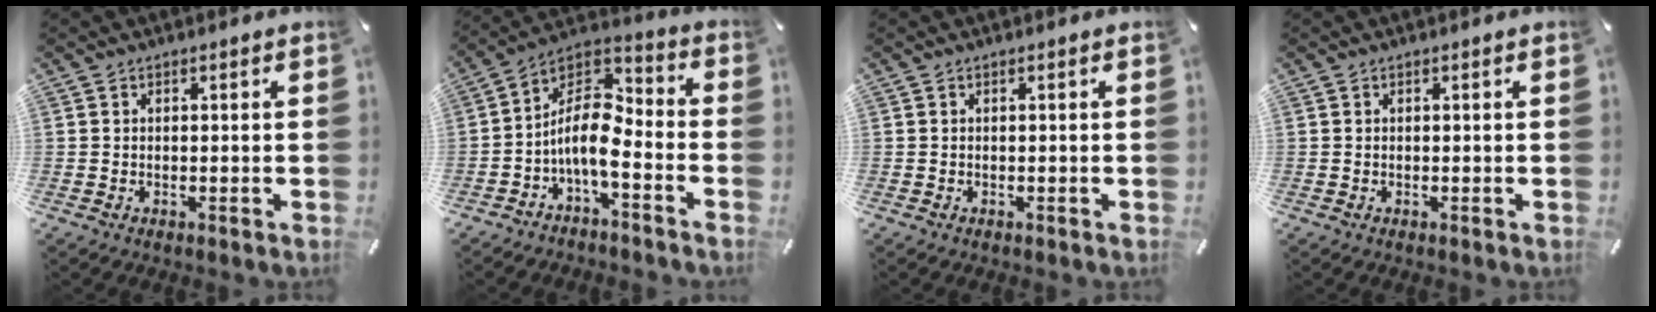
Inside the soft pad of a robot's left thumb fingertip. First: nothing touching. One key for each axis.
{"total": 11.2, "fx": -4.8, "fy": 5.6, "fz": 8.4, "tx": -0.178, "ty": 0.006, "tz": -0.090}
{"total": 0.0}
{"total": 0.0}